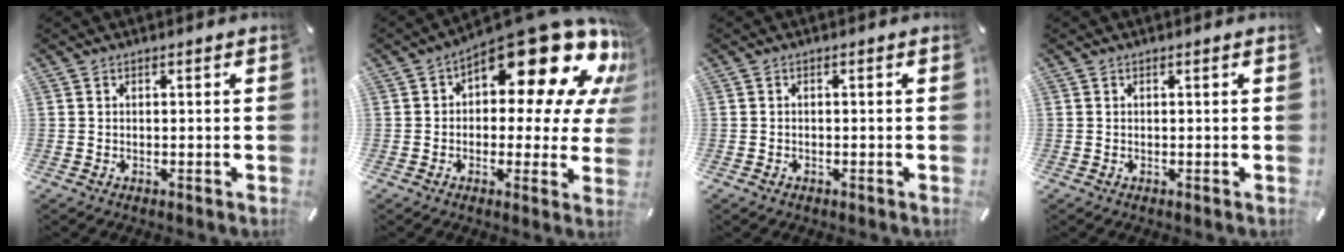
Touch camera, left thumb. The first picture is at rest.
{"total": 21.9, "force": [11.8, 10.1, 15.4], "torque": [-0.208, -0.089, 0.198]}
{"total": 0.6, "force": [-0.4, 0.4, 0.1], "torque": [-0.002, 0.003, -0.010]}
{"total": 0.0}